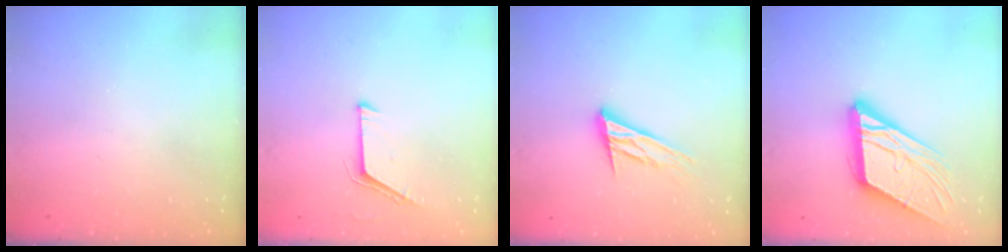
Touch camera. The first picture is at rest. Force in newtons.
{"total": 5.7, "press": 5.7, "slide": 0.5}
{"total": 15.2, "press": 15.0, "slide": 2.7}
{"total": 15.7, "press": 15.6, "slide": 1.8}